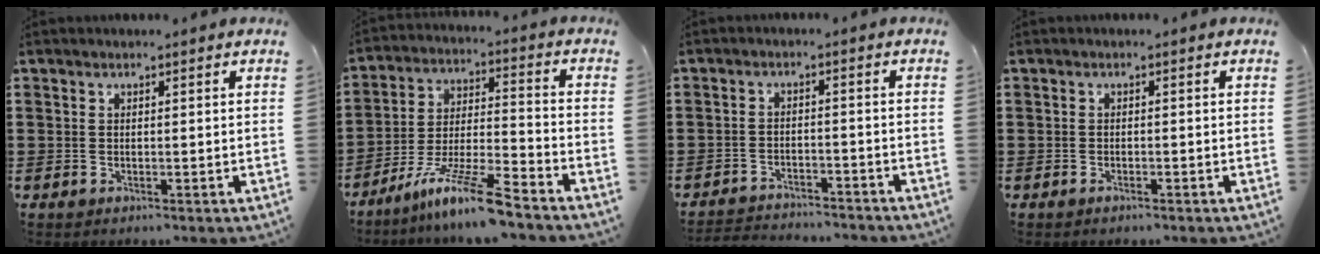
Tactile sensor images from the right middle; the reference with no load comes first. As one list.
[{"total": 10.6, "force": [-8.4, 0.5, 6.5], "torque": [-0.125, 0.004, -0.162]}, {"total": 3.1, "force": [-3.1, 0.3, 0.1], "torque": [-0.007, 0.001, -0.067]}, {"total": 0.5, "force": [-0.5, 0.1, 0.2], "torque": [-0.005, -0.003, -0.009]}]